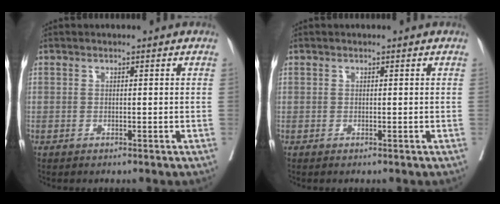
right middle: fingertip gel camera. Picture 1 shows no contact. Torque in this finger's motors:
{"motor_torque": [-1.05, 0.57, -0.17, -0.03]}